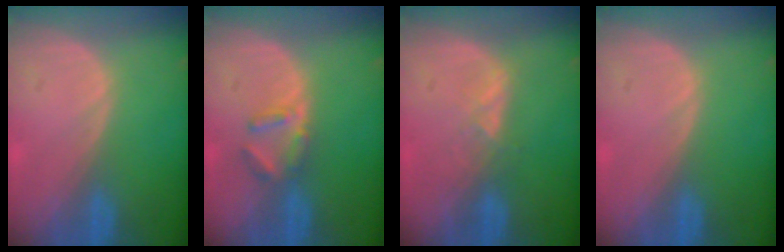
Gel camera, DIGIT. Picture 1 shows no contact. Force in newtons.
{"total": 3.3, "press": 3.2, "slide": 0.4}
{"total": 2.0, "press": 2.0, "slide": 0.3}
{"total": 0.0}